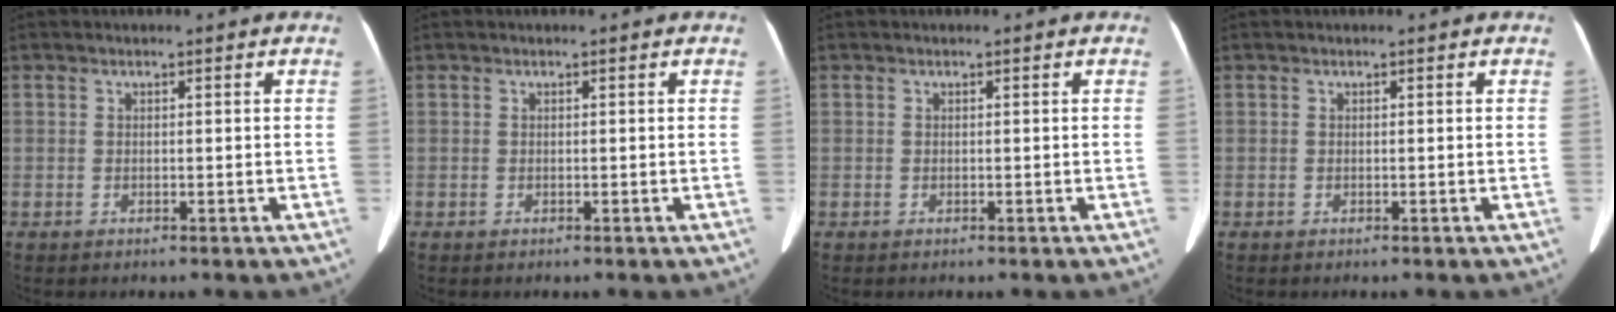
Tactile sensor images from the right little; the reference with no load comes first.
{"total": 0.0}
{"total": 0.0}
{"total": 0.0}